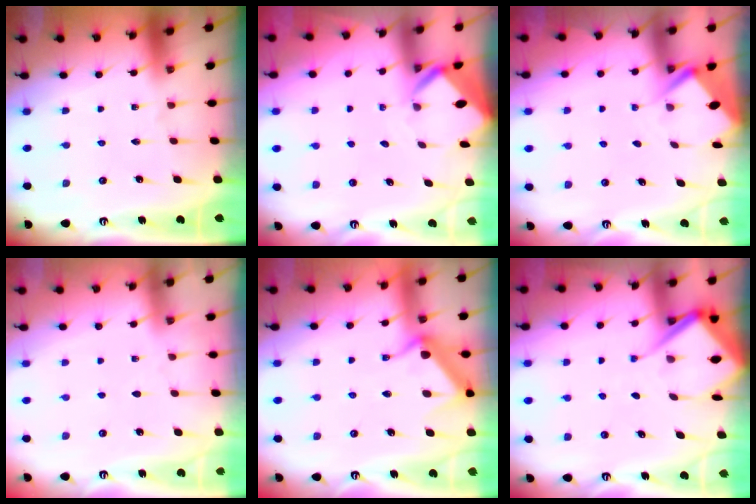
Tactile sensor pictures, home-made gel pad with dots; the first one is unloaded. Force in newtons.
{"total": 3.3, "press": 3.3, "slide": 0.1}
{"total": 2.6, "press": 2.6, "slide": 0.1}
{"total": 3.0, "press": 3.0, "slide": 0.4}
{"total": 9.3, "press": 9.3, "slide": 0.4}
{"total": 8.4, "press": 8.3, "slide": 1.0}